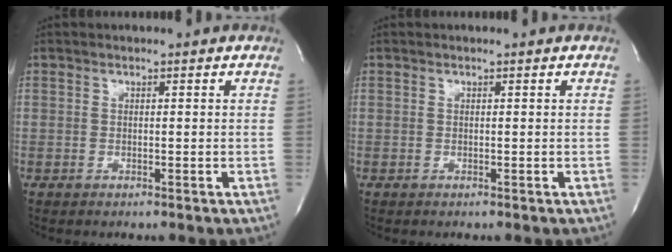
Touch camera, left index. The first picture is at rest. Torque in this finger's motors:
{"motor_torque": [-0.01, 0.01, 0.00, 0.00]}